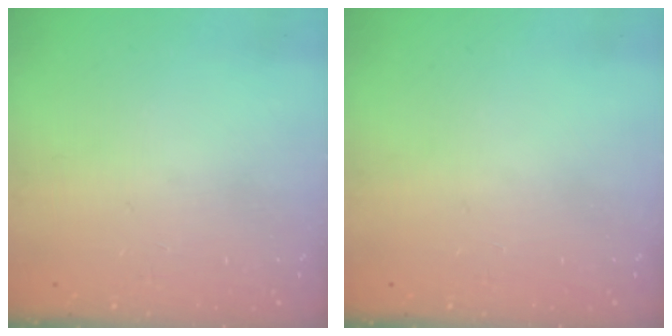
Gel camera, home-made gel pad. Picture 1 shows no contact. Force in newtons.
{"total": 0.0}